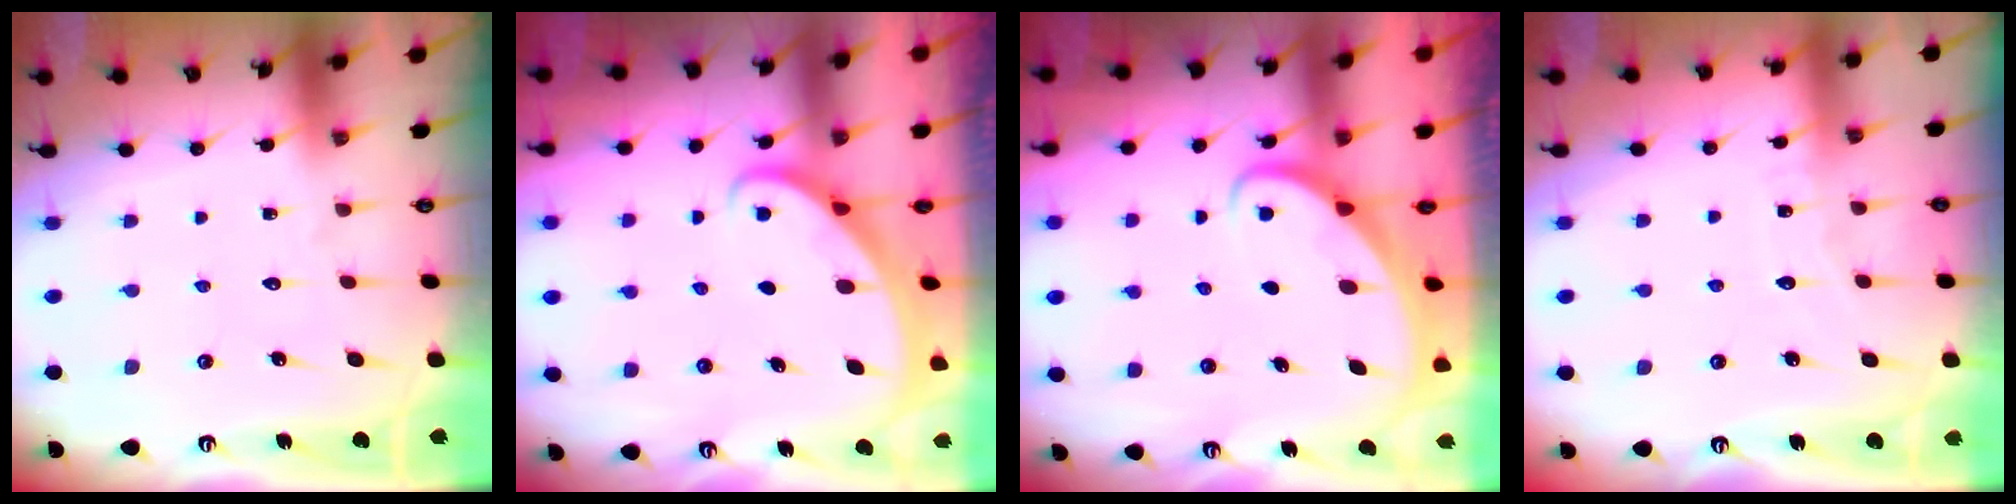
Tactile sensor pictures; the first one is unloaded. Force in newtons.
{"total": 2.0, "press": 2.0, "slide": 0.0}
{"total": 2.2, "press": 2.2, "slide": 0.2}
{"total": 4.7, "press": 4.7, "slide": 0.6}